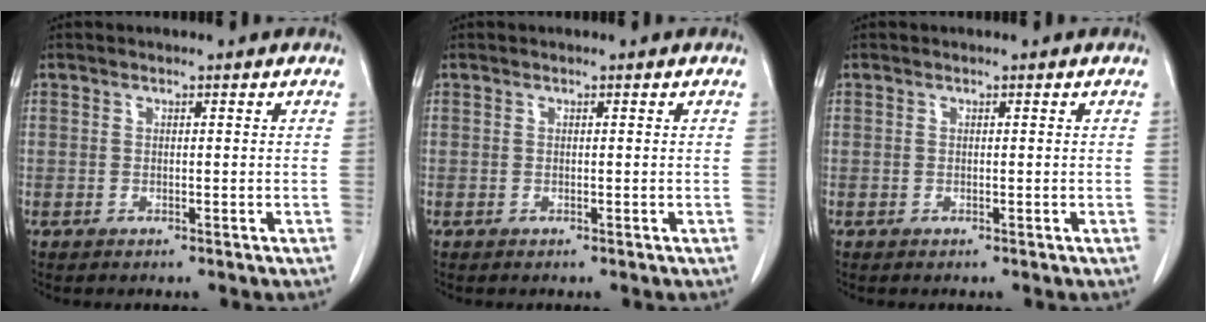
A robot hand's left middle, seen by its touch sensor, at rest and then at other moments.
{"total": 0.0}
{"total": 0.0}